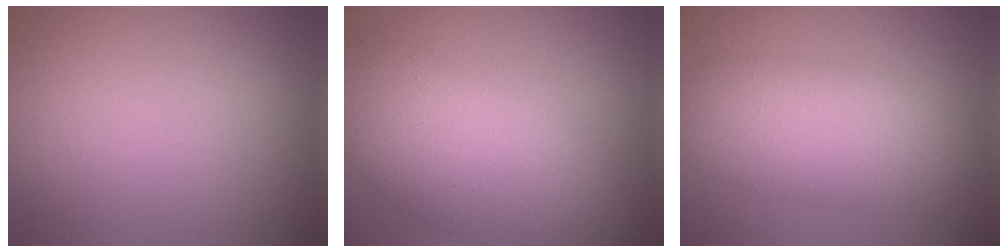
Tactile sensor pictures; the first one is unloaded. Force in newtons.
{"total": 8.5, "press": 8.5, "slide": 0.5}
{"total": 6.4, "press": 6.4, "slide": 0.5}